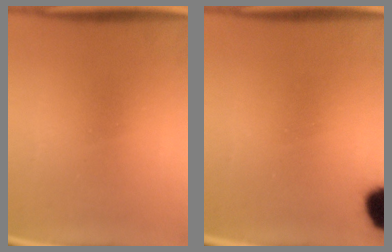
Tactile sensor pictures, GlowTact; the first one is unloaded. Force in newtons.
{"total": 9.2}